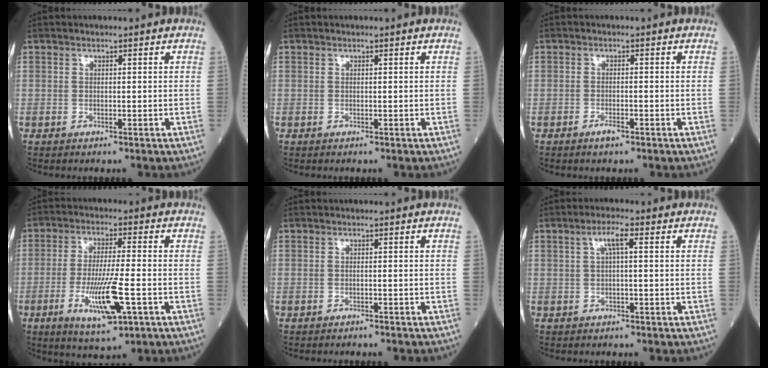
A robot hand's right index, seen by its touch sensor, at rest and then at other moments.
{"total": 0.0}
{"total": 1.7, "force": [-1.1, 0.4, 1.3], "torque": [-0.023, -0.001, -0.018]}
{"total": 10.4, "force": [-3.5, 1.3, 9.7], "torque": [-0.181, -0.017, -0.058]}
{"total": 2.2, "force": [-2.0, 0.2, 0.8], "torque": [-0.017, -0.002, -0.024]}
{"total": 2.9, "force": [0.8, 0.3, 2.8], "torque": [-0.055, 0.011, 0.015]}